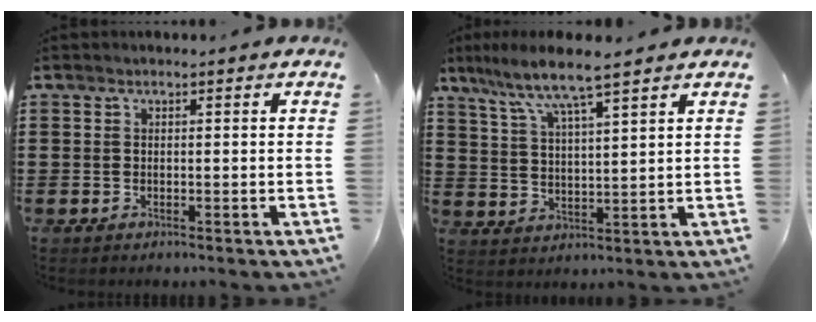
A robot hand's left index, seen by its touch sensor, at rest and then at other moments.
{"total": 6.8, "force": [5.5, 0.2, 4.0], "torque": [-0.098, -0.025, 0.093]}